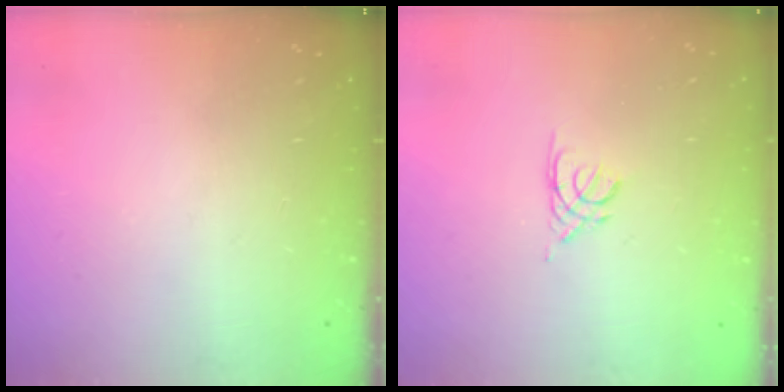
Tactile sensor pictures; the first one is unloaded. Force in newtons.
{"total": 2.1, "press": 2.0, "slide": 0.4}